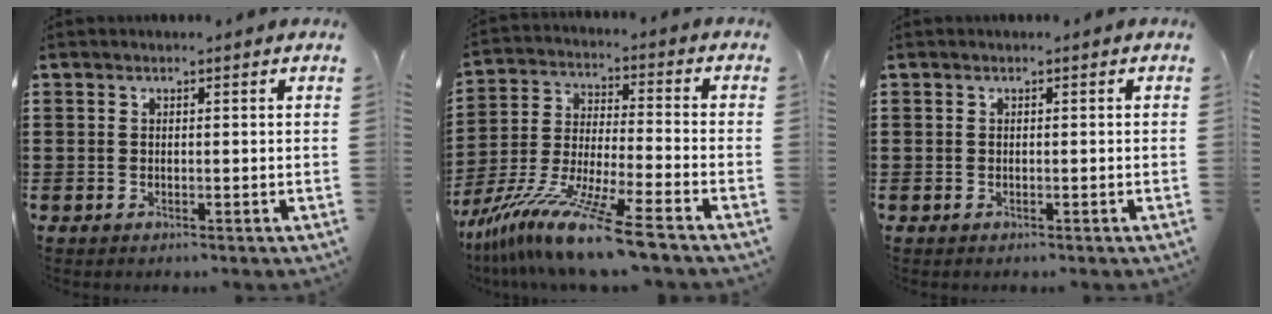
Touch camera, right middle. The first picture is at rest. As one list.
[{"total": 13.0, "force": [-10.7, -1.0, 7.4], "torque": [-0.153, -0.005, -0.211]}, {"total": 0.0}]